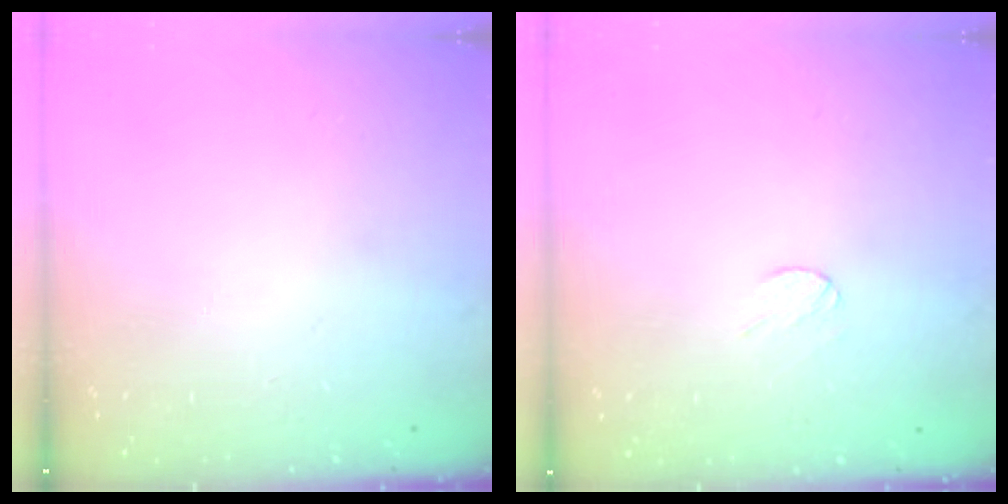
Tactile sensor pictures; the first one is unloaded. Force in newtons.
{"total": 2.6, "press": 2.5, "slide": 0.3}